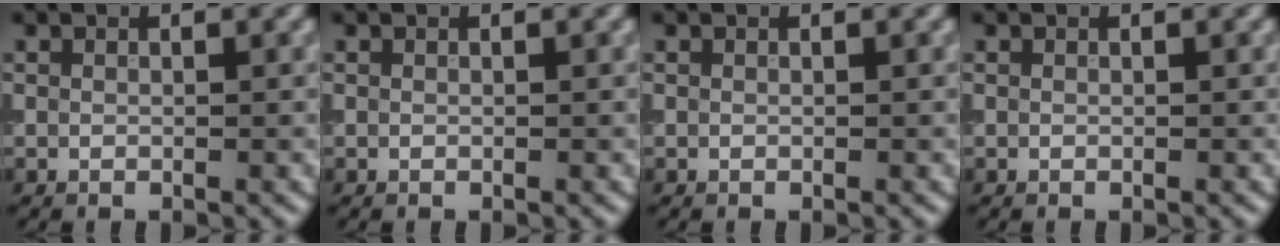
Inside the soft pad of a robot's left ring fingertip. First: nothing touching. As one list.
[{"total": 0.0}, {"total": 0.0}, {"total": 0.0}]